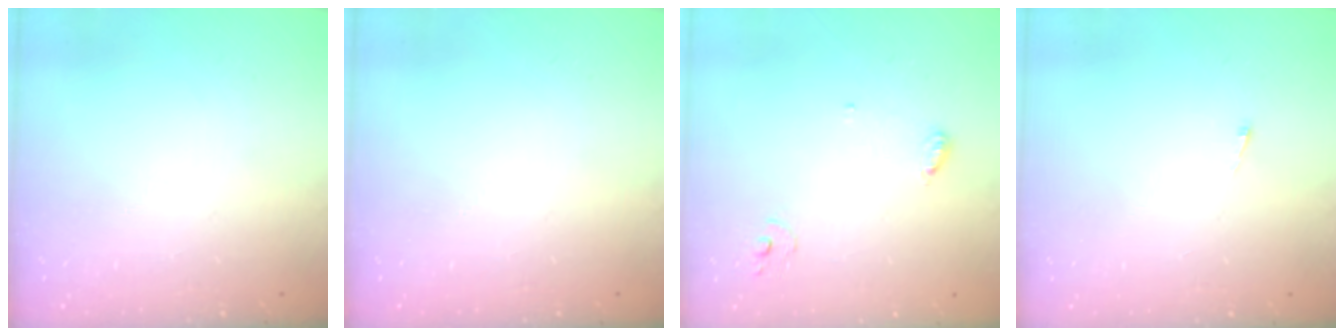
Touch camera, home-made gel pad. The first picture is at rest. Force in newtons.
{"total": 0.0}
{"total": 4.7, "press": 4.7, "slide": 0.5}
{"total": 2.7, "press": 2.7, "slide": 0.4}